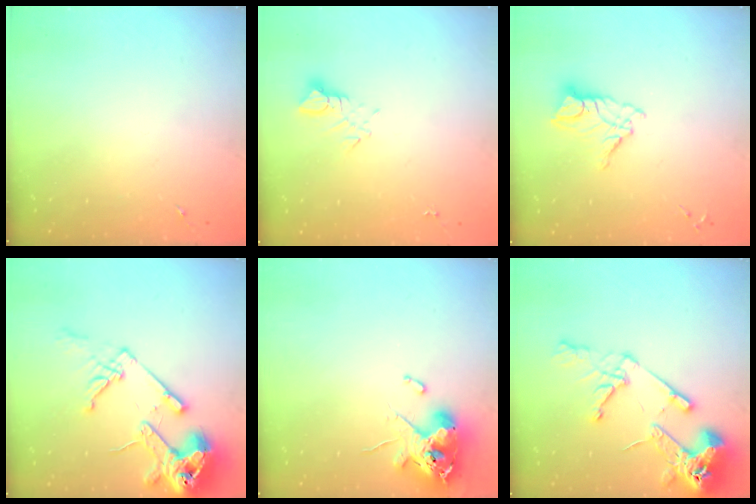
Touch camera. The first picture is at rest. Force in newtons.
{"total": 3.2, "press": 3.2, "slide": 0.2}
{"total": 10.7, "press": 10.6, "slide": 0.9}
{"total": 18.6, "press": 18.4, "slide": 2.2}
{"total": 12.0, "press": 11.9, "slide": 1.9}
{"total": 16.6, "press": 16.5, "slide": 2.0}